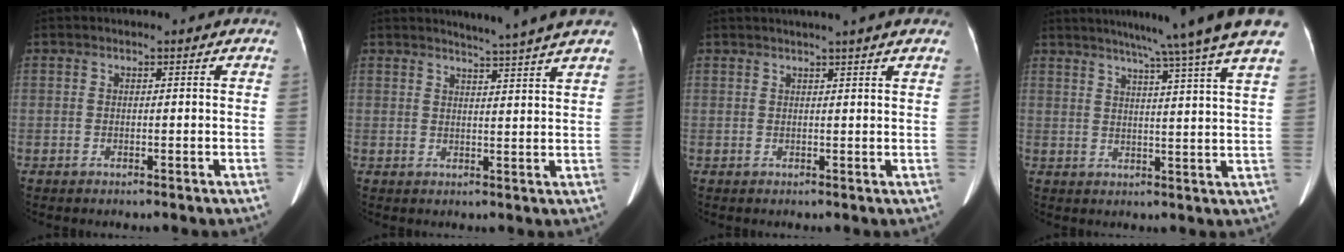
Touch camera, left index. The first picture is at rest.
{"total": 6.2, "force": [5.6, -1.2, 2.3], "torque": [-0.044, -0.002, 0.066]}
{"total": 6.0, "force": [4.8, -0.4, 3.5], "torque": [-0.050, 0.024, 0.055]}
{"total": 13.9, "force": [11.3, -2.3, 7.8], "torque": [-0.114, -0.019, 0.132]}